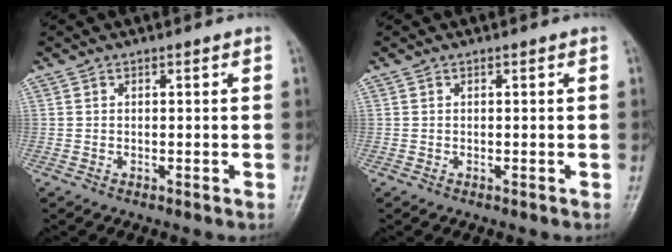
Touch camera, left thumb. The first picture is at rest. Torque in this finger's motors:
{"motor_torque": [0.00, 0.00, 0.01, -0.01, 0.00]}